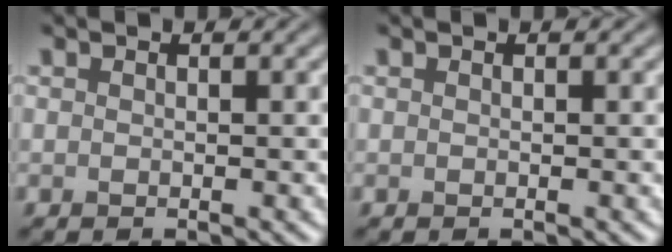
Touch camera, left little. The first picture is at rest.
{"total": 0.0}